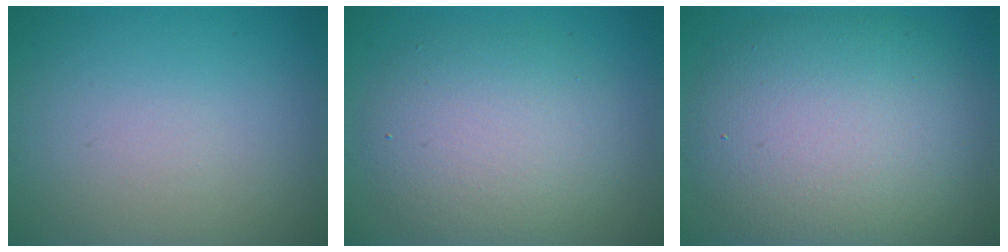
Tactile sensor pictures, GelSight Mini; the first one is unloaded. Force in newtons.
{"total": 5.9, "press": 5.9, "slide": 0.5}
{"total": 10.3, "press": 10.3, "slide": 0.2}